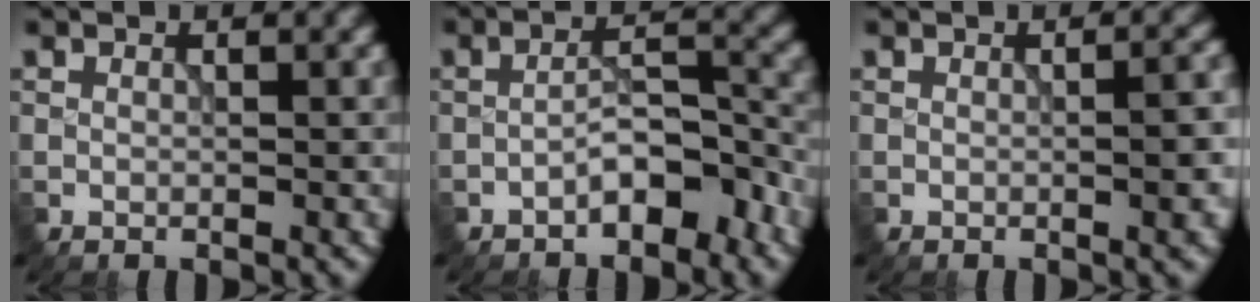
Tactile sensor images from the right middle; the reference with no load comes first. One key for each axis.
{"total": 4.0, "fx": -2.5, "fy": 1.3, "fz": 2.8, "tx": -0.042, "ty": 0.016, "tz": -0.045}
{"total": 3.8, "fx": -0.3, "fy": 1.2, "fz": 3.6, "tx": -0.036, "ty": 0.004, "tz": 0.003}